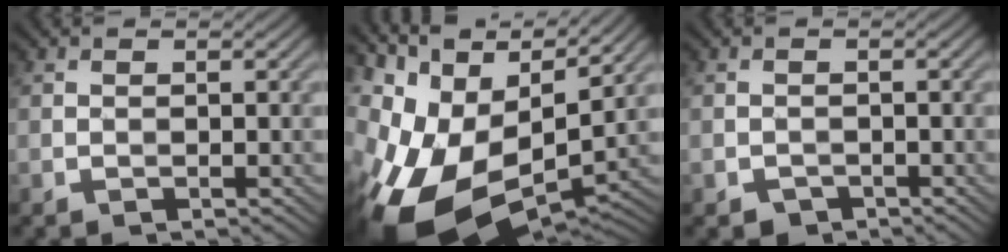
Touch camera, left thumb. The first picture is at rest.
{"total": 16.7, "force": [-2.5, 9.7, 13.4], "torque": [-0.293, -0.028, -0.024]}
{"total": 1.3, "force": [-1.0, 0.9, 0.3], "torque": [-0.004, -0.003, -0.019]}